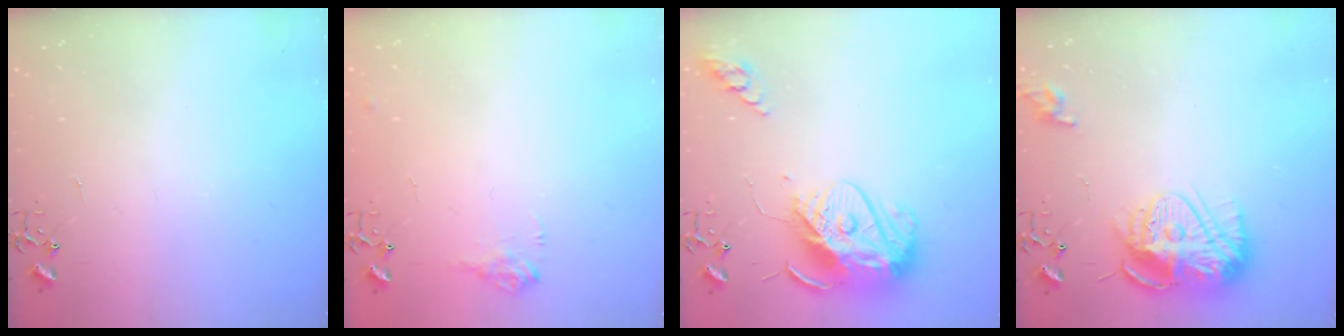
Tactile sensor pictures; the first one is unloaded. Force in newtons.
{"total": 8.1, "press": 8.1, "slide": 0.3}
{"total": 16.5, "press": 16.4, "slide": 1.3}
{"total": 15.3, "press": 15.3, "slide": 0.9}